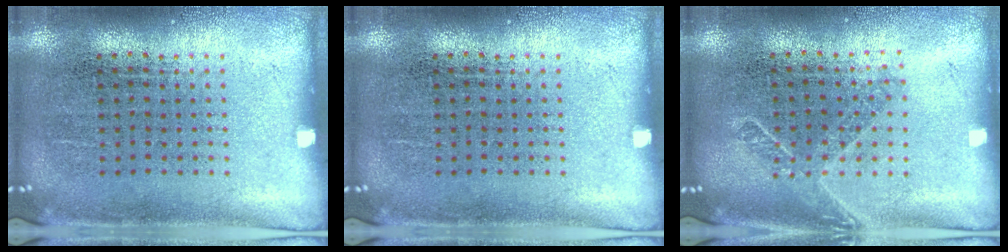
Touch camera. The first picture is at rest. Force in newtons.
{"total": 0.0}
{"total": 1.5, "press": 1.2, "slide": 0.9}